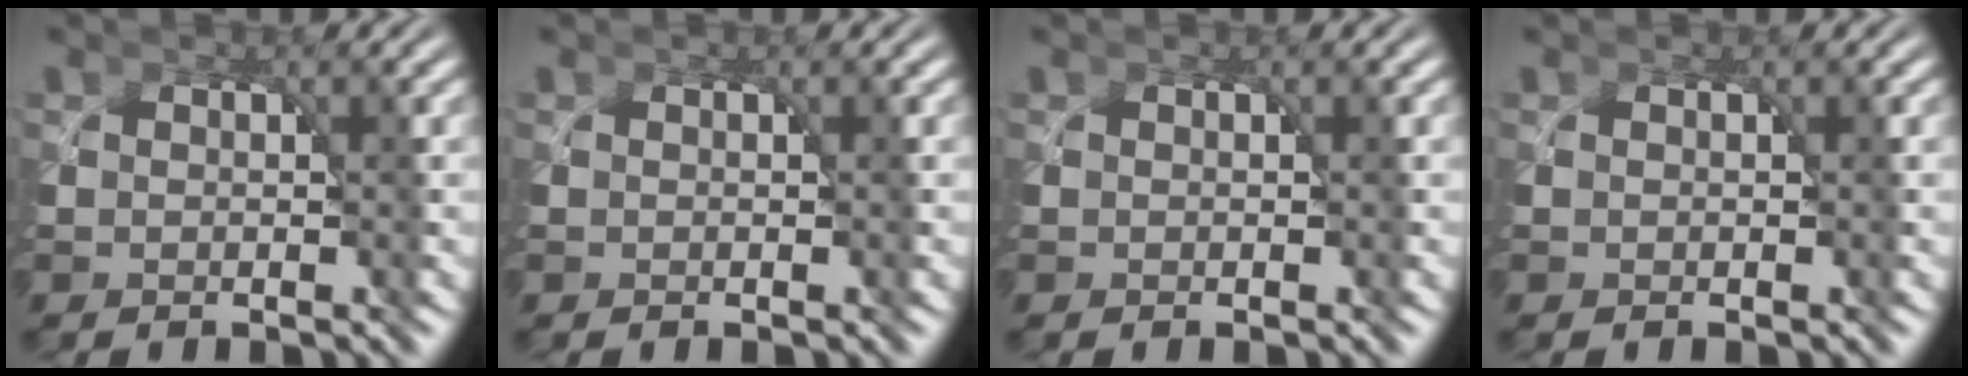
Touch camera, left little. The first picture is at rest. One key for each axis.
{"total": 0.0}
{"total": 0.0}
{"total": 0.0}